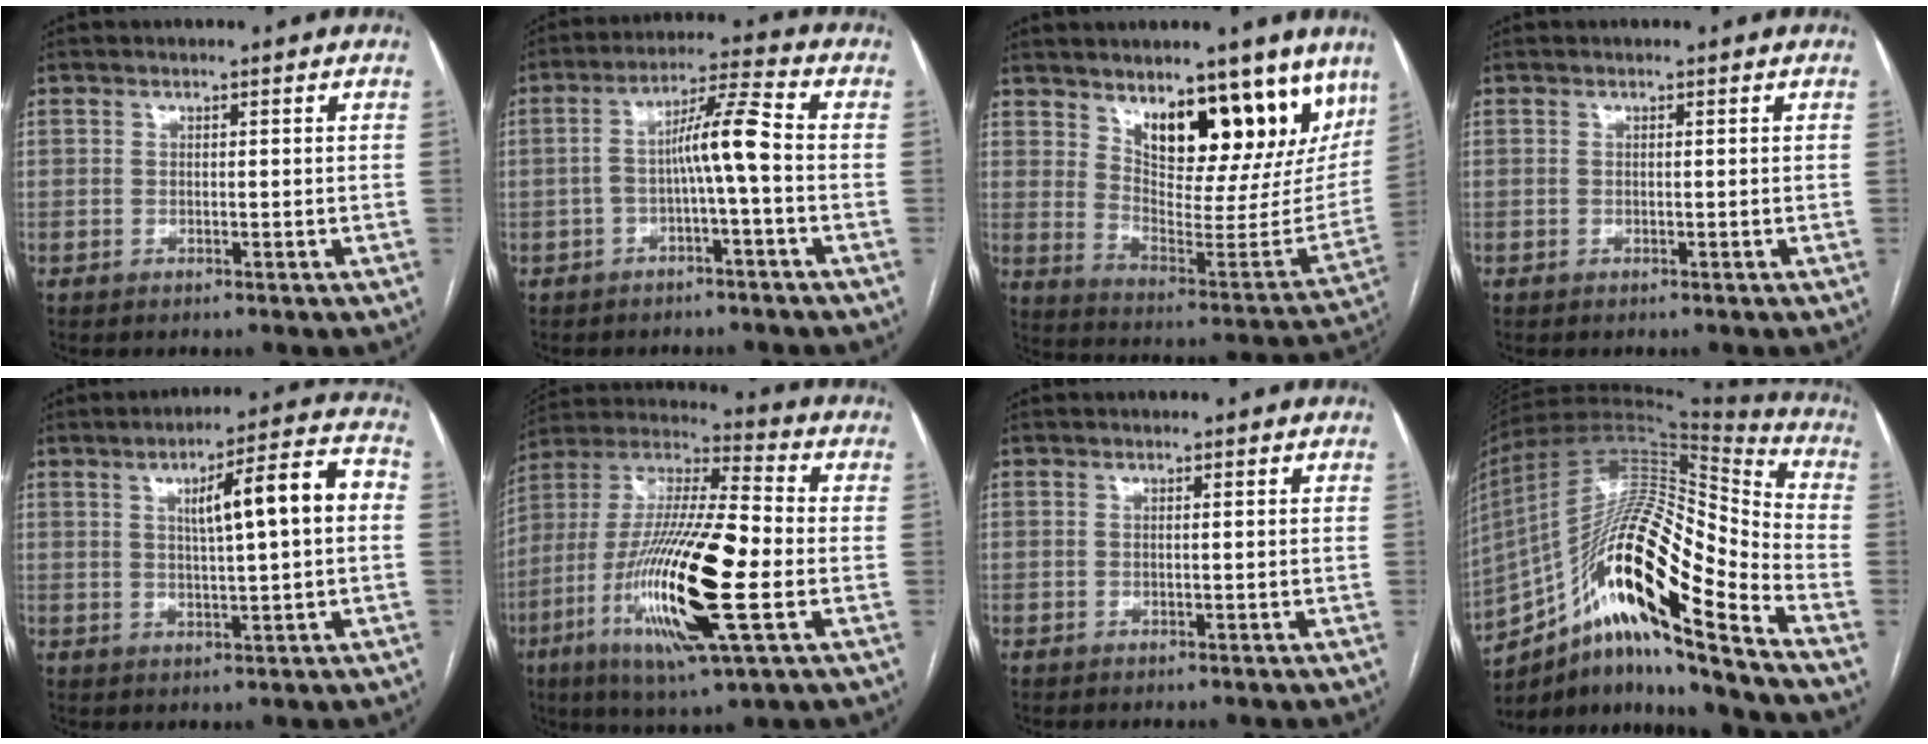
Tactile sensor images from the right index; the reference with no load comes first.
{"total": 6.9, "force": [-1.2, 0.1, 6.8], "torque": [-0.120, 0.027, -0.020]}
{"total": 18.8, "force": [12.9, 6.7, 12.0], "torque": [-0.144, -0.024, 0.191]}
{"total": 0.0}
{"total": 10.2, "force": [1.4, 1.1, 10.1], "torque": [-0.146, 0.025, 0.021]}
{"total": 23.7, "force": [-5.9, 3.7, 22.7], "torque": [-0.461, -0.027, -0.108]}
{"total": 0.0}
{"total": 23.6, "force": [-13.1, 3.3, 19.3], "torque": [-0.346, 0.017, -0.230]}